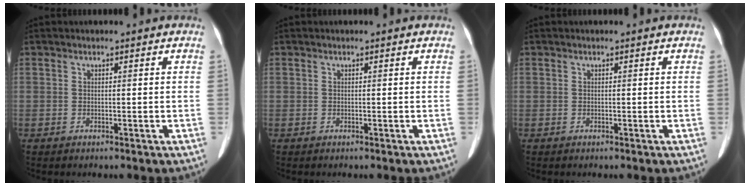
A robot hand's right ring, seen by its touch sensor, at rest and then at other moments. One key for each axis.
{"total": 0.0}
{"total": 0.0}